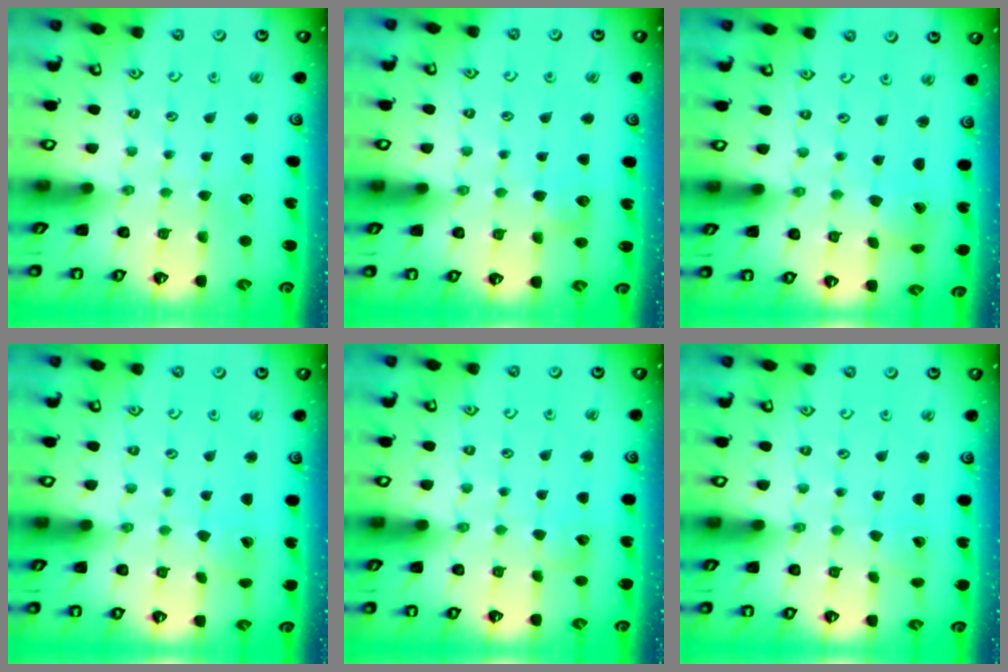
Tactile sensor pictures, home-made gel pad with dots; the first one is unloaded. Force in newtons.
{"total": 4.3, "press": 4.2, "slide": 0.5}
{"total": 1.2, "press": 1.2, "slide": 0.2}
{"total": 2.1, "press": 2.1, "slide": 0.3}
{"total": 3.0, "press": 3.0, "slide": 0.3}
{"total": 1.3, "press": 1.3, "slide": 0.1}